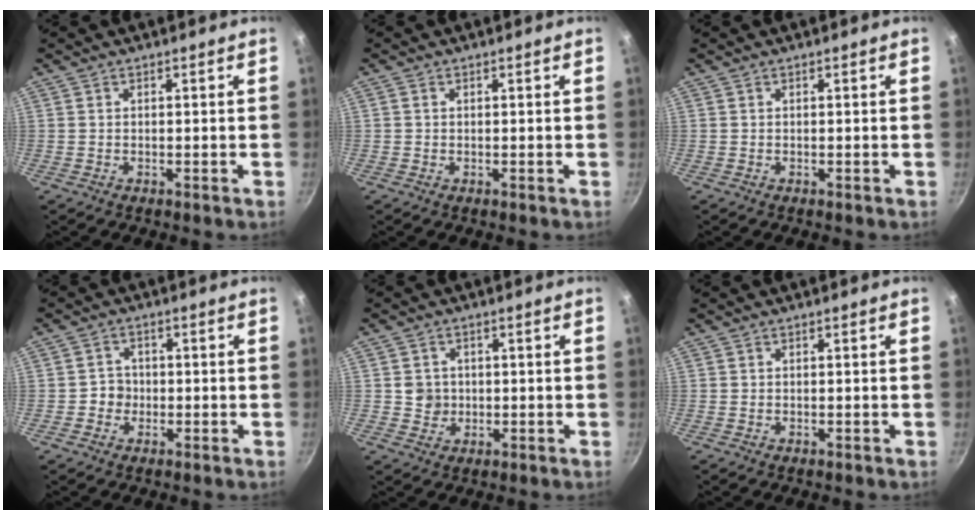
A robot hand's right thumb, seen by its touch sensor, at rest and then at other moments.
{"total": 0.6, "force": [0.1, 0.5, 0.2], "torque": [-0.002, 0.003, 0.001]}
{"total": 0.0}
{"total": 3.1, "force": [-0.8, 2.8, 0.9], "torque": [0.009, 0.010, -0.018]}
{"total": 3.6, "force": [0.1, 3.4, 1.0], "torque": [0.002, 0.005, 0.001]}
{"total": 0.0}